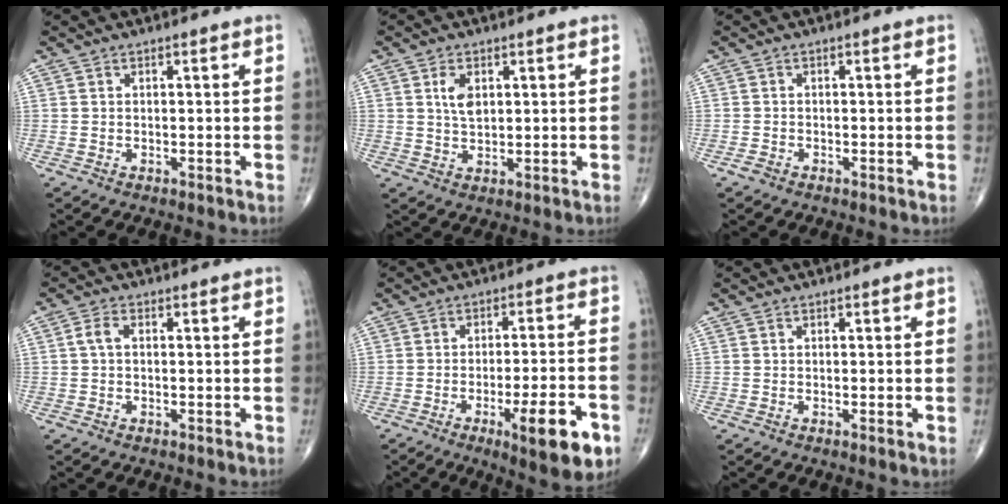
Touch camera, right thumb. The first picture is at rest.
{"total": 4.1, "force": [1.2, 2.3, 3.1], "torque": [-0.052, -0.006, 0.025]}
{"total": 0.9, "force": [-0.6, 0.4, 0.5], "torque": [-0.009, -0.001, -0.015]}
{"total": 2.3, "force": [0.1, 1.3, 1.9], "torque": [-0.038, 0.006, -0.001]}
{"total": 12.6, "force": [-5.6, 2.8, 11.0], "torque": [-0.150, 0.017, -0.073]}
{"total": 0.6, "force": [0.0, 0.0, 0.6], "torque": [-0.013, -0.002, -0.003]}